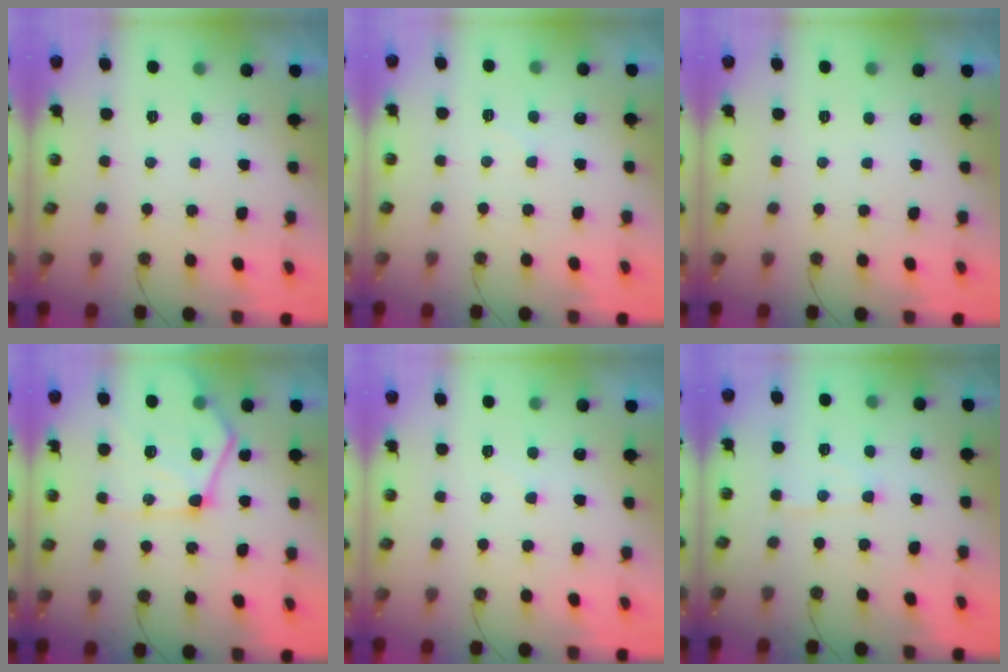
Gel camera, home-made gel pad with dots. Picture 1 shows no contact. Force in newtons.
{"total": 6.5, "press": 6.4, "slide": 0.7}
{"total": 0.0}
{"total": 18.3, "press": 18.2, "slide": 1.7}
{"total": 3.7, "press": 3.6, "slide": 0.4}
{"total": 6.6, "press": 6.6, "slide": 0.3}